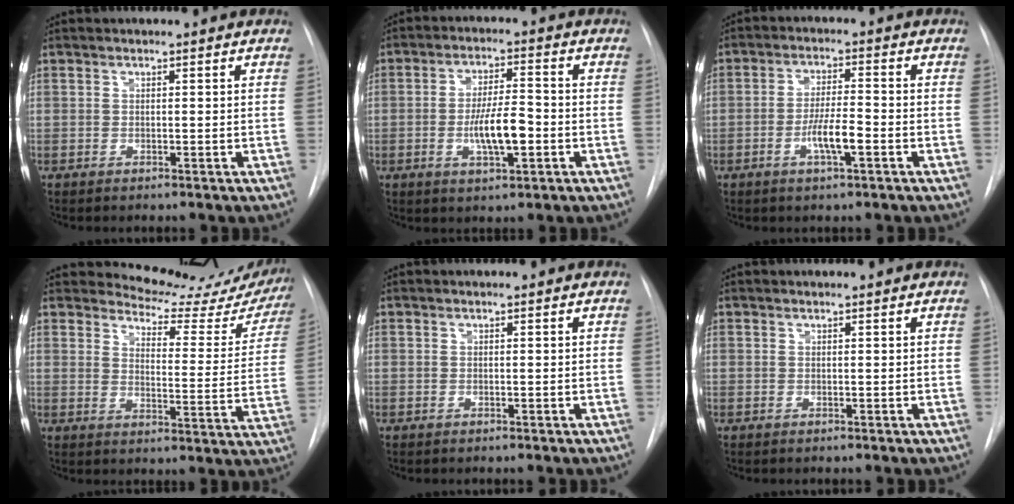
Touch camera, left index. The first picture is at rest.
{"total": 7.3, "force": [-1.8, 1.8, 6.9], "torque": [-0.129, 0.002, -0.030]}
{"total": 5.3, "force": [-2.0, 0.7, 4.8], "torque": [-0.094, -0.001, -0.037]}
{"total": 17.9, "force": [17.2, 3.6, 3.1], "torque": [-0.022, -0.086, 0.184]}
{"total": 0.0}
{"total": 0.8, "force": [0.8, 0.0, 0.1], "torque": [-0.005, 0.010, 0.012]}